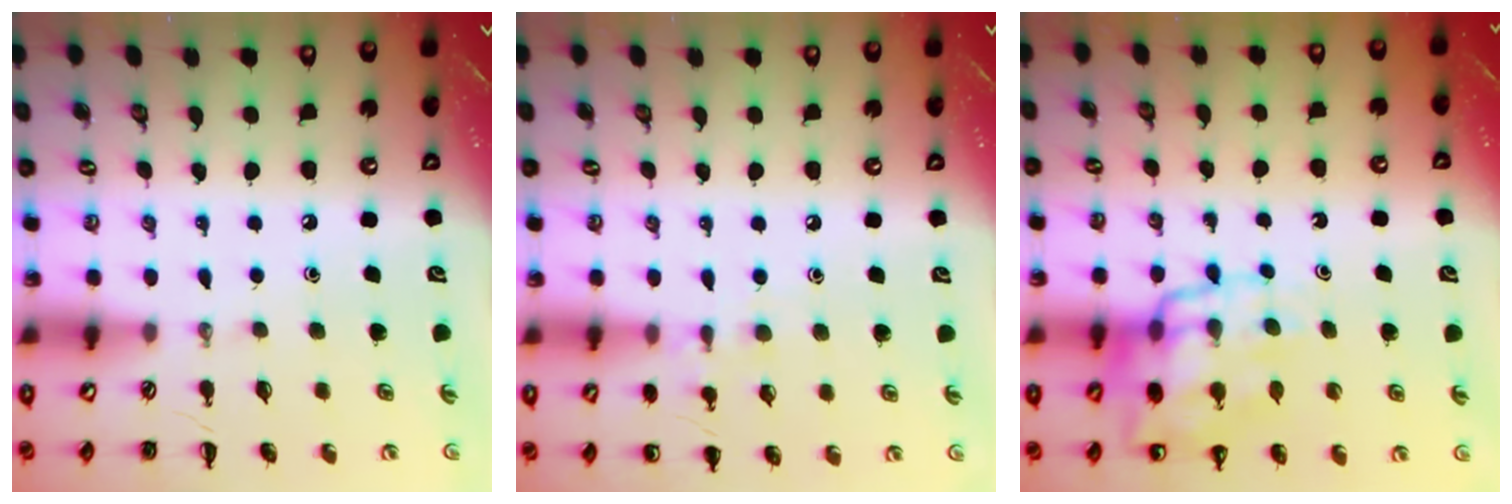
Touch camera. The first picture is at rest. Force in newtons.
{"total": 6.3, "press": 5.9, "slide": 2.0}
{"total": 13.3, "press": 12.9, "slide": 3.3}